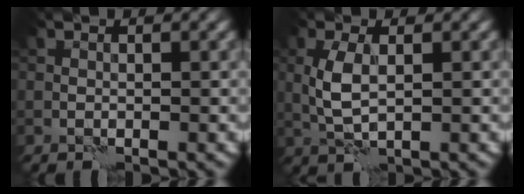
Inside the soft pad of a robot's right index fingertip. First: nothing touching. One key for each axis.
{"total": 3.3, "fx": 0.3, "fy": 1.5, "fz": 2.9, "tx": -0.068, "ty": 0.004, "tz": 0.008}